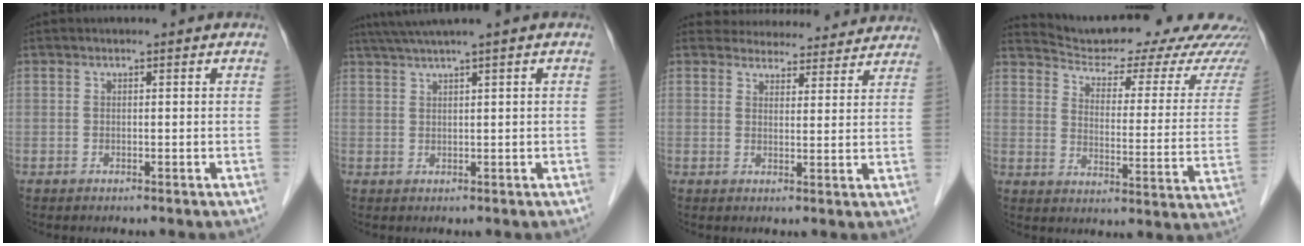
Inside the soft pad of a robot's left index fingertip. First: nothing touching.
{"total": 4.0, "force": [2.9, -1.2, 2.5], "torque": [-0.049, 0.014, 0.059]}
{"total": 13.0, "force": [12.4, 3.7, 1.5], "torque": [0.006, 0.005, 0.136]}
{"total": 21.5, "force": [20.3, 3.7, 5.8], "torque": [-0.062, -0.070, 0.245]}